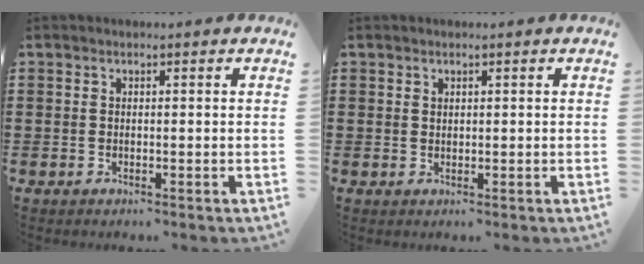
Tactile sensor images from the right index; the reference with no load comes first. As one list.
[{"total": 0.7, "force": [0.5, 0.4, 0.1], "torque": [-0.004, 0.000, 0.011]}]